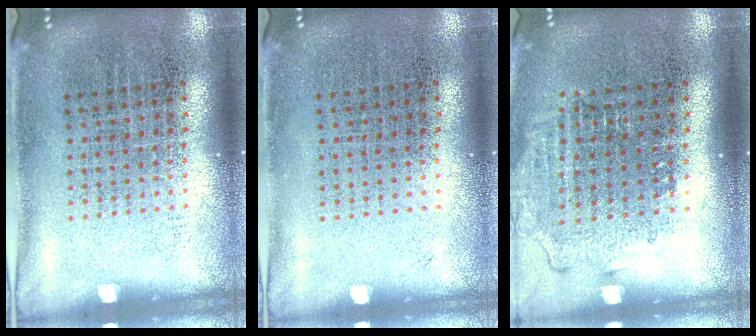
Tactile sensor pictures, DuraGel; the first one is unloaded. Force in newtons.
{"total": 0.0}
{"total": 1.3, "press": 1.1, "slide": 0.6}